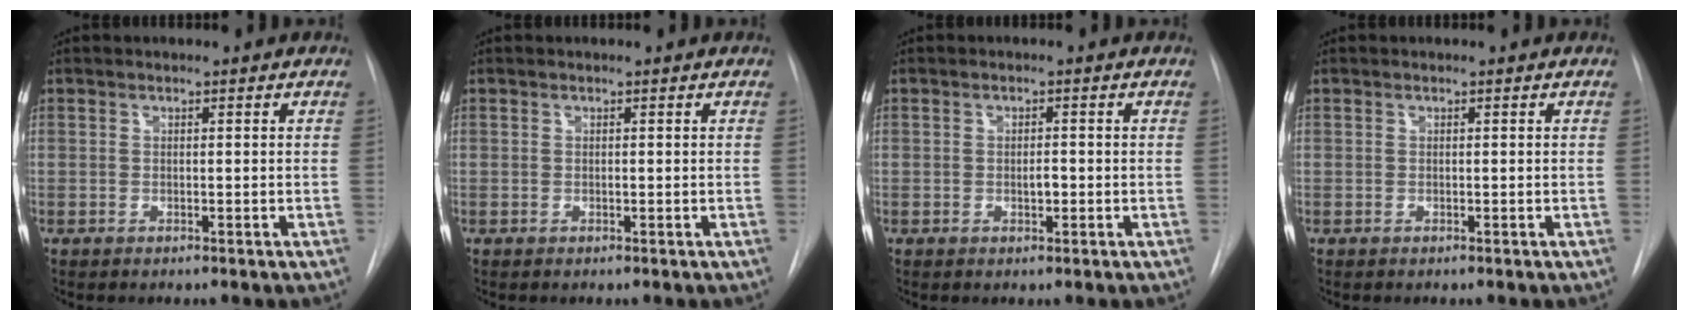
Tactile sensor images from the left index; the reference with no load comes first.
{"total": 0.0}
{"total": 1.3, "force": [-0.3, 0.6, 1.2], "torque": [-0.019, 0.001, -0.004]}
{"total": 0.0}